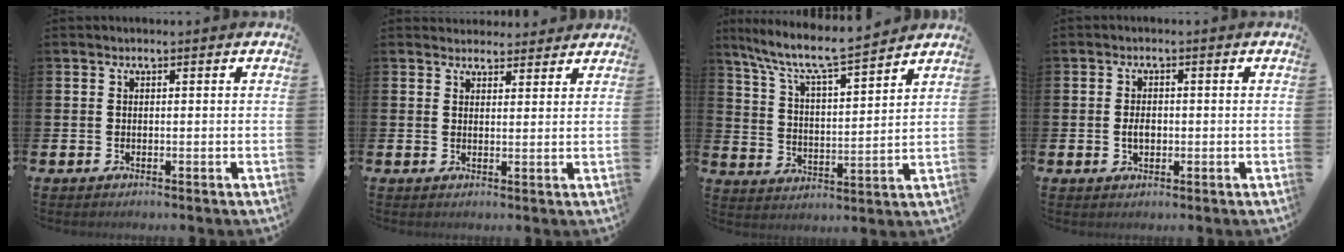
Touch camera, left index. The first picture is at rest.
{"total": 2.9, "force": [2.7, 0.9, -0.3], "torque": [0.008, -0.014, 0.049]}
{"total": 8.1, "force": [7.3, 0.6, 3.4], "torque": [-0.101, -0.050, 0.125]}
{"total": 2.2, "force": [-0.2, 1.4, 1.6], "torque": [-0.019, 0.001, -0.007]}